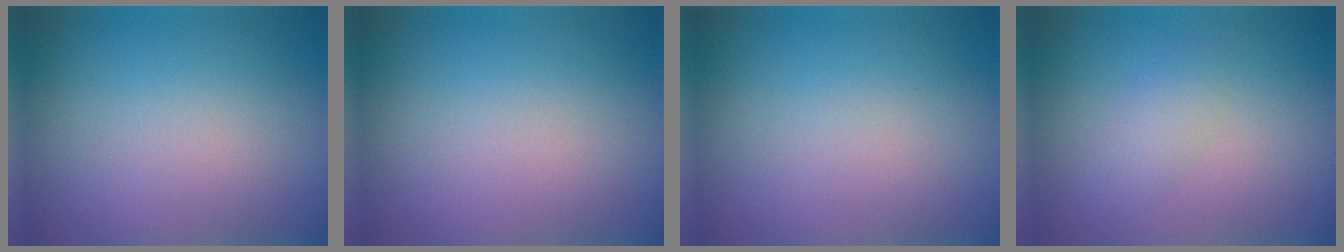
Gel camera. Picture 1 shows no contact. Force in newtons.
{"total": 0.0}
{"total": 0.0}
{"total": 1.5, "press": 1.5, "slide": 0.0}